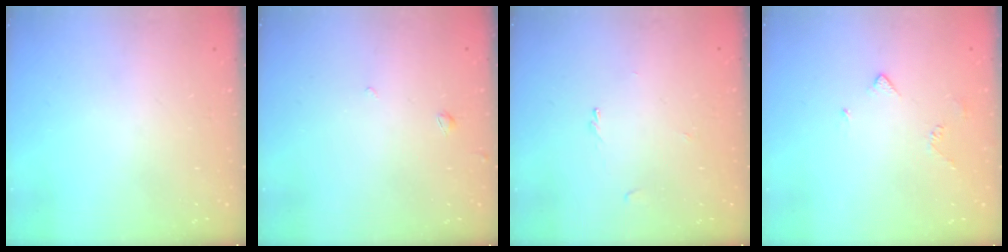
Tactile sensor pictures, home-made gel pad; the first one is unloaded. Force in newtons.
{"total": 2.1, "press": 2.1, "slide": 0.5}
{"total": 0.7, "press": 0.6, "slide": 0.4}
{"total": 3.3, "press": 3.2, "slide": 0.7}